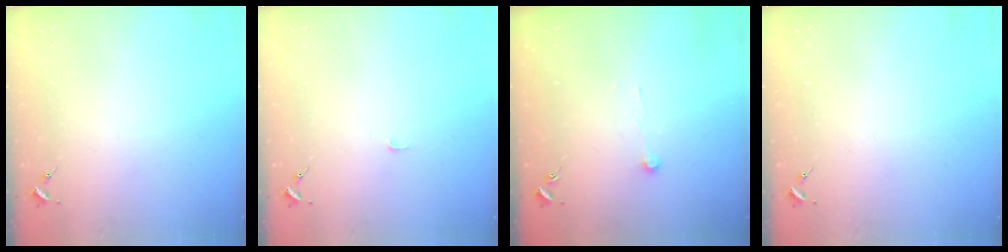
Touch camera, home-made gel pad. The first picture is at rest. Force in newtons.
{"total": 2.5, "press": 2.5, "slide": 0.3}
{"total": 3.8, "press": 3.7, "slide": 0.3}
{"total": 0.0}